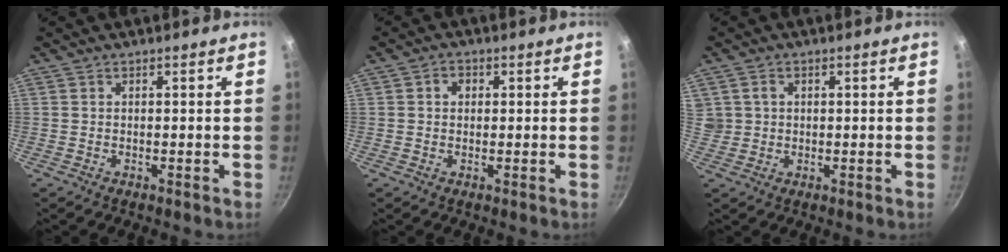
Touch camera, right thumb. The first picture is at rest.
{"total": 2.5, "force": [0.6, 2.1, 1.3], "torque": [-0.007, 0.004, 0.006]}
{"total": 3.7, "force": [1.0, 3.3, 1.3], "torque": [-0.011, 0.007, 0.023]}